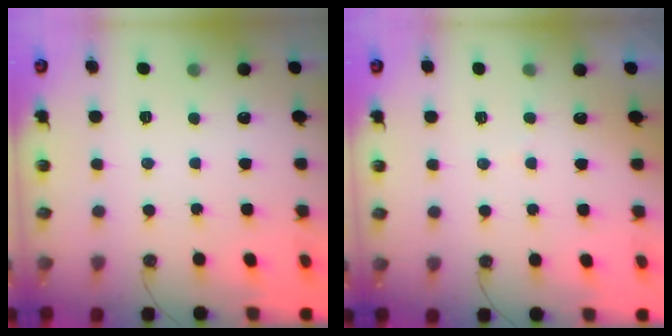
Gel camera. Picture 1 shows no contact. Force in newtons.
{"total": 2.8, "press": 2.7, "slide": 0.3}